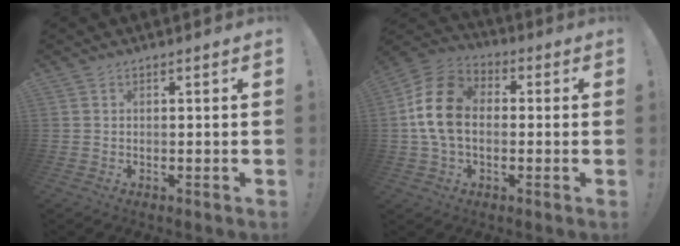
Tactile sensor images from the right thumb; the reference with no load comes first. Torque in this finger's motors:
{"motor_torque": [0.57, 0.71, 0.45, 0.64, 0.47]}